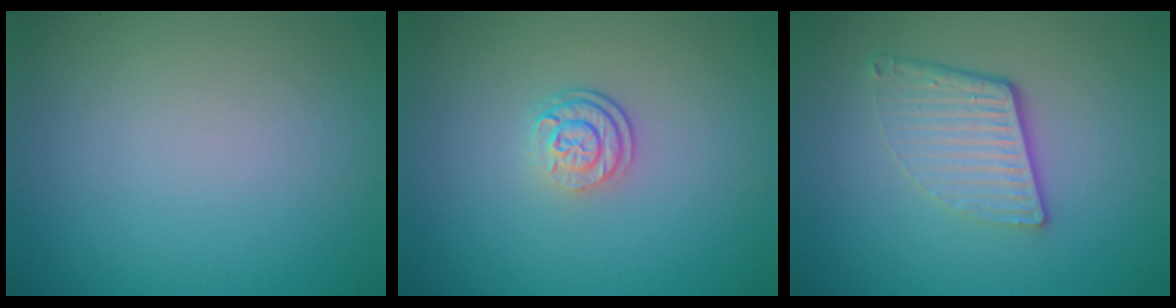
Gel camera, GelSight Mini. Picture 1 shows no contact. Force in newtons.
{"total": 2.5, "press": 1.9, "slide": 1.7}
{"total": 4.4, "press": 2.9, "slide": 3.3}